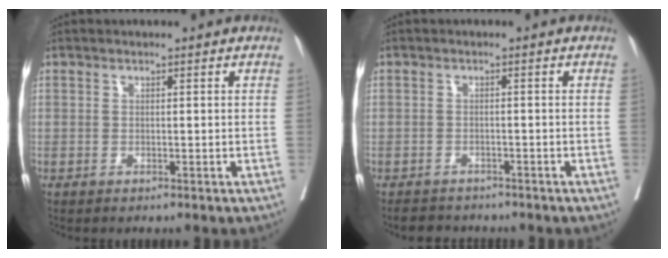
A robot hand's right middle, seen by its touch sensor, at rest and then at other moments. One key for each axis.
{"total": 3.6, "fx": -3.3, "fy": 1.6, "fz": 0.3, "tx": -0.008, "ty": -0.004, "tz": -0.050}